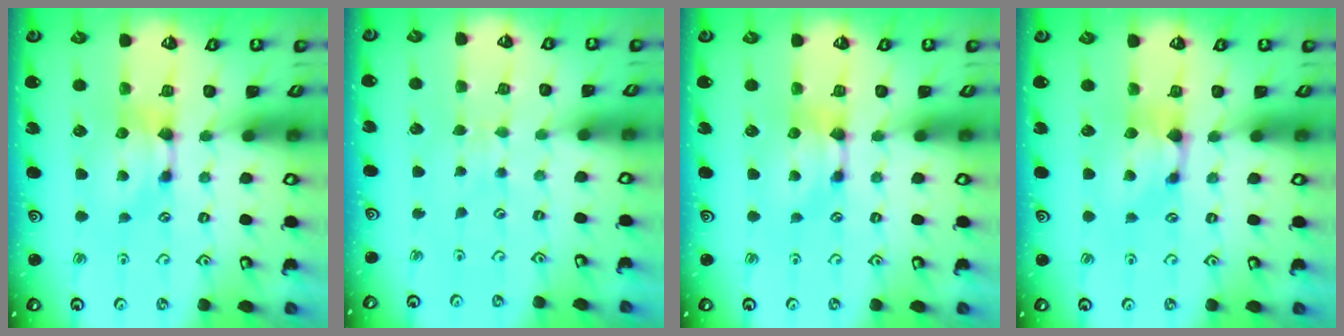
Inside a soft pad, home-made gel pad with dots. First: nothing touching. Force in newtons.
{"total": 3.8, "press": 3.8, "slide": 0.5}
{"total": 0.0}
{"total": 0.9, "press": 0.2, "slide": 0.8}